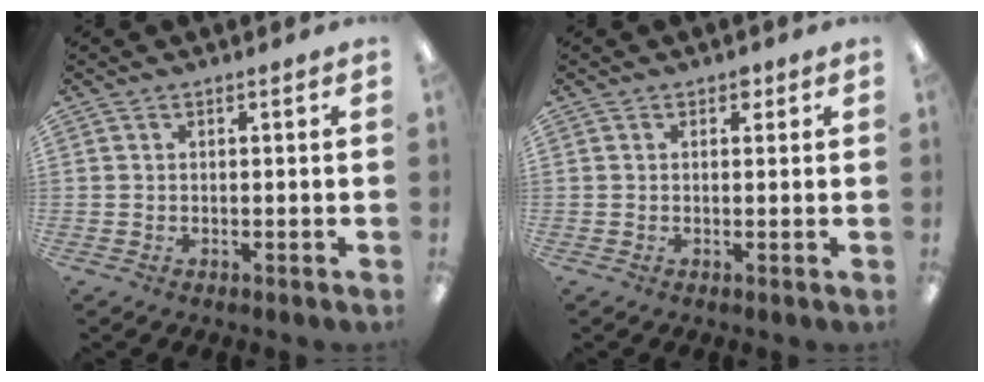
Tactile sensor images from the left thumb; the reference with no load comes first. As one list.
[{"total": 1.5, "force": [0.8, 1.0, 0.7], "torque": [0.001, -0.004, 0.011]}]